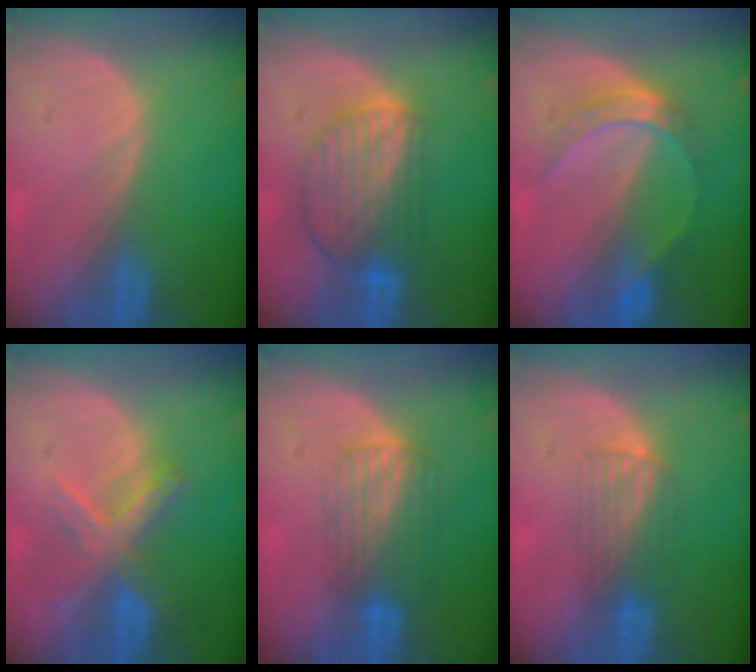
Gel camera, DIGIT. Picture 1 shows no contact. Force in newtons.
{"total": 8.6, "press": 7.5, "slide": 4.1}
{"total": 5.0, "press": 4.8, "slide": 1.5}
{"total": 7.1, "press": 6.2, "slide": 3.6}
{"total": 6.8, "press": 5.7, "slide": 3.7}
{"total": 4.0, "press": 3.8, "slide": 1.1}